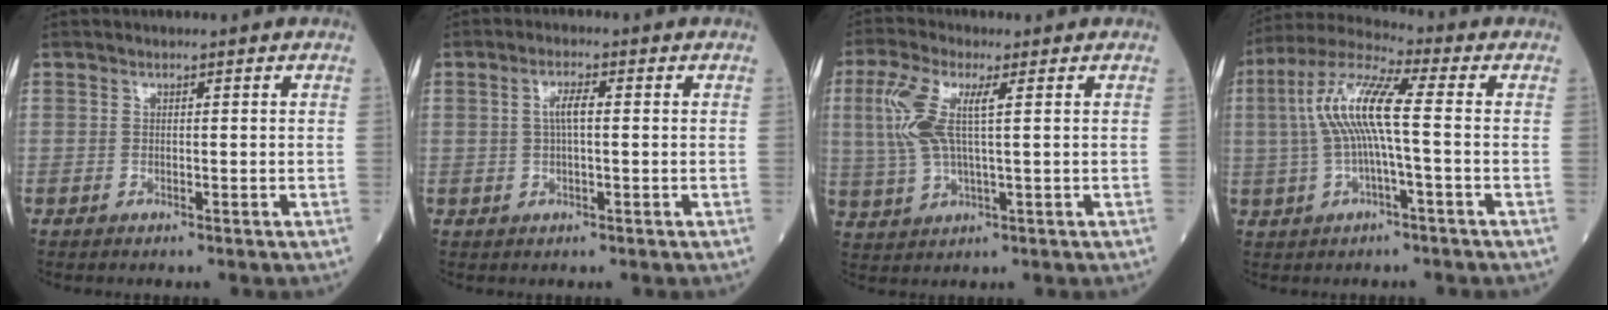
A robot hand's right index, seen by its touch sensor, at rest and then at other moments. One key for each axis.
{"total": 2.8, "fx": 0.3, "fy": 0.6, "fz": 2.8, "tx": -0.057, "ty": 0.008, "tz": 0.006}
{"total": 8.0, "fx": 1.8, "fy": 2.1, "fz": 7.6, "tx": -0.190, "ty": 0.012, "tz": 0.037}
{"total": 10.4, "fx": 0.1, "fy": 1.0, "fz": 10.3, "tx": -0.214, "ty": 0.027, "tz": -0.004}